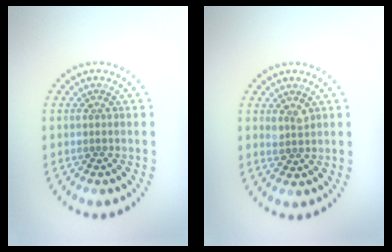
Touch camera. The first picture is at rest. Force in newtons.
{"total": 1.2, "press": 1.1, "slide": 0.4}